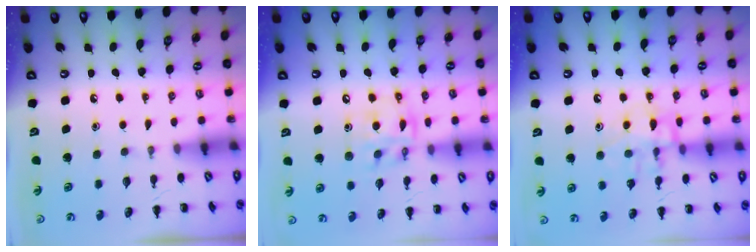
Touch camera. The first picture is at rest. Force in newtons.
{"total": 12.8, "press": 12.5, "slide": 2.5}
{"total": 13.1, "press": 13.1, "slide": 1.1}